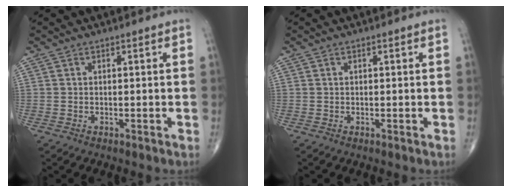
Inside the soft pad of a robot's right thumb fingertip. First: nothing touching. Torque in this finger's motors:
{"motor_torque": [-0.24, 0.21, -0.30, 0.04, 0.02]}